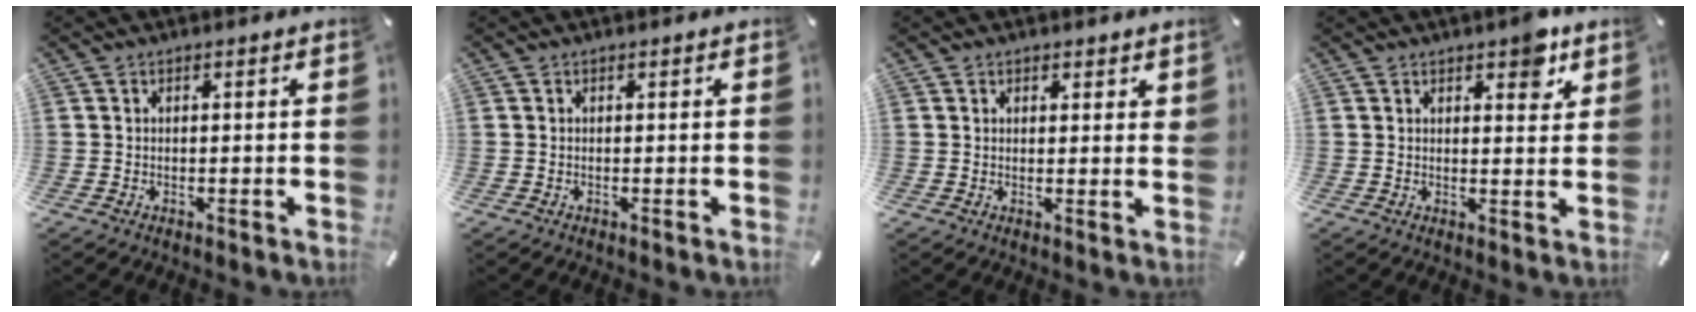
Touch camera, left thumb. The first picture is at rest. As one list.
[{"total": 0.0}, {"total": 1.7, "force": [1.3, 1.0, 0.5], "torque": [-0.003, -0.002, 0.022]}, {"total": 5.7, "force": [3.8, 2.7, 3.3], "torque": [-0.020, -0.023, 0.055]}]